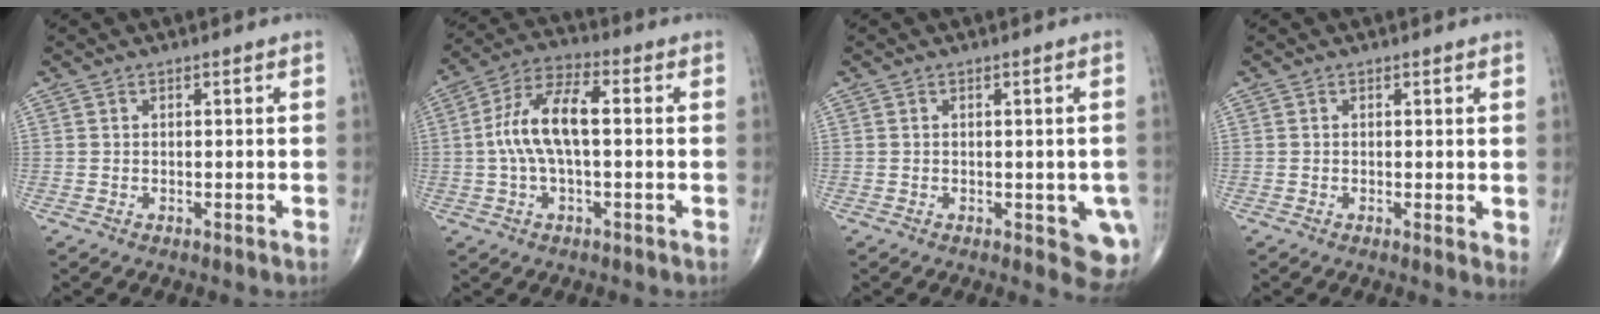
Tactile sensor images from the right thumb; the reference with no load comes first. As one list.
[{"total": 11.2, "force": [0.2, 4.6, 10.2], "torque": [-0.213, 0.034, -0.001]}, {"total": 5.8, "force": [-1.4, 2.5, 5.0], "torque": [-0.030, -0.007, -0.012]}, {"total": 2.0, "force": [0.3, 0.6, 1.9], "torque": [-0.027, -0.008, 0.001]}]